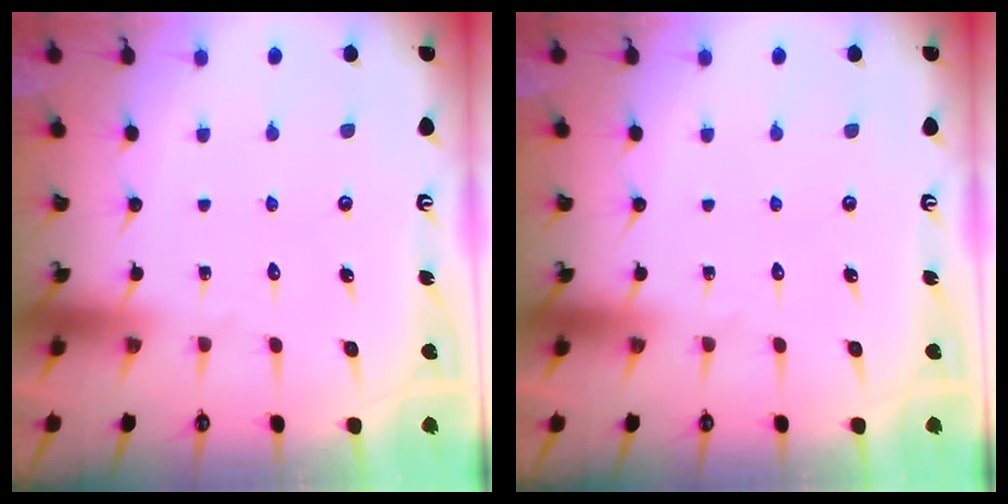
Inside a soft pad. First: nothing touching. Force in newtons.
{"total": 0.0}